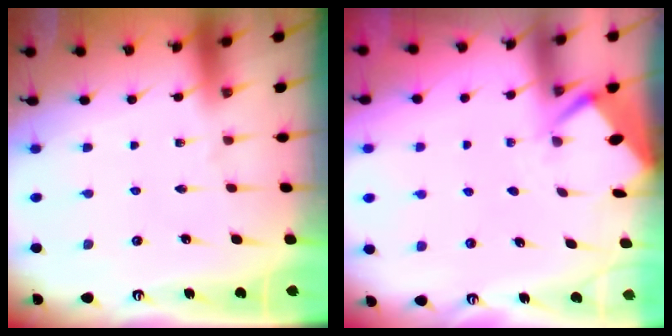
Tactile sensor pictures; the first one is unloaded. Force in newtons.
{"total": 2.8, "press": 2.8, "slide": 0.2}